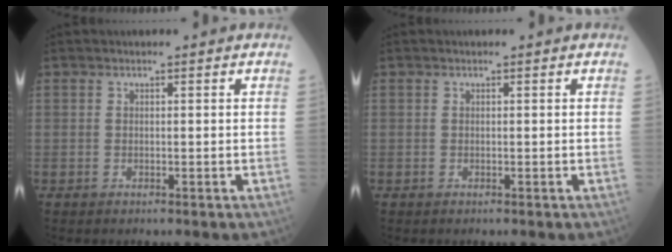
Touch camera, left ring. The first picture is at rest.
{"total": 0.0}